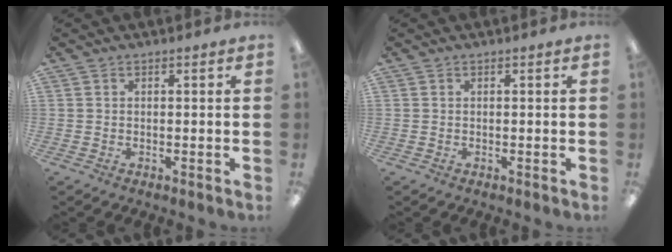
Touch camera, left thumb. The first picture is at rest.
{"total": 0.0}